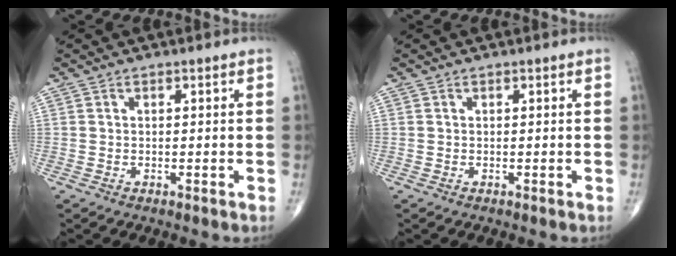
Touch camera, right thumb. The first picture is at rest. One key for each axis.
{"total": 0.0}